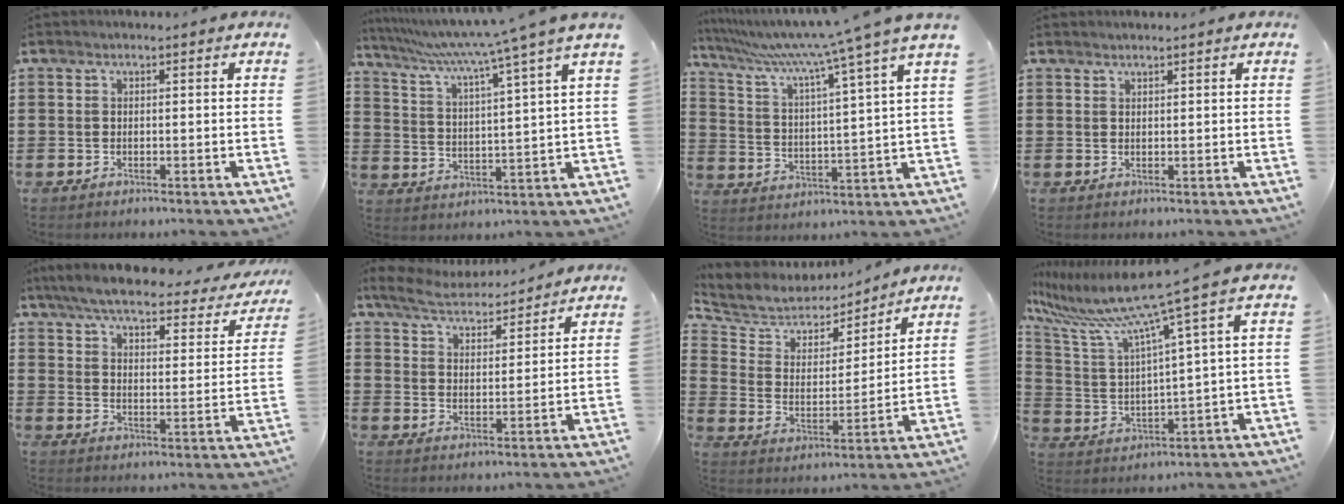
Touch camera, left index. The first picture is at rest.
{"total": 6.8, "force": [5.7, -1.6, 3.3], "torque": [-0.091, -0.046, 0.089]}
{"total": 8.5, "force": [7.5, -1.5, 3.7], "torque": [-0.109, -0.059, 0.118]}
{"total": 0.9, "force": [0.9, 0.0, 0.1], "torque": [-0.004, -0.002, 0.019]}
{"total": 6.0, "force": [5.4, 0.6, 2.7], "torque": [-0.077, -0.032, 0.089]}
{"total": 5.4, "force": [5.2, 0.9, 1.1], "torque": [-0.048, -0.026, 0.091]}
{"total": 6.0, "force": [5.6, 2.2, 0.6], "torque": [-0.053, -0.041, 0.093]}
{"total": 11.3, "force": [8.4, -0.5, 7.5], "torque": [-0.183, -0.056, 0.134]}